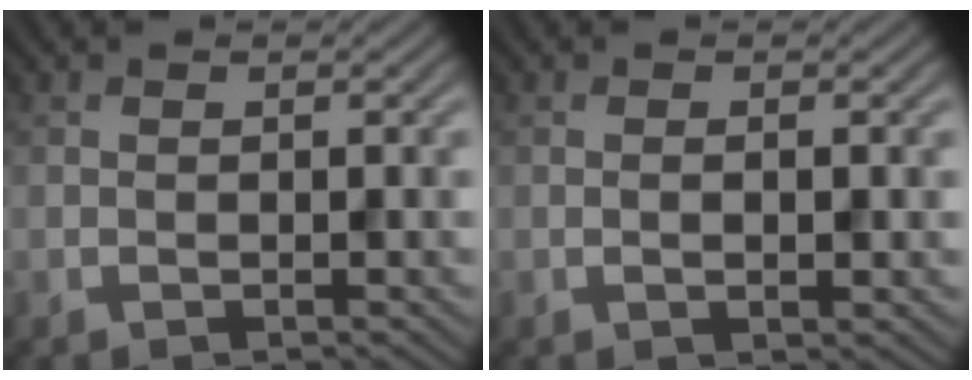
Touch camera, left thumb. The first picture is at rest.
{"total": 1.5, "force": [-0.3, 0.4, 1.4], "torque": [-0.024, -0.001, -0.003]}